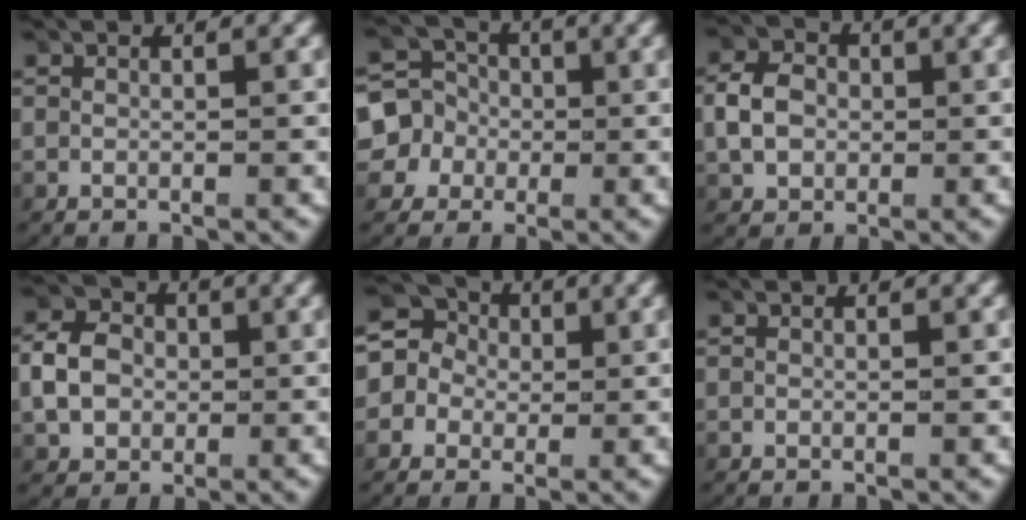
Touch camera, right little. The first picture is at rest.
{"total": 8.5, "force": [-0.9, 8.0, 2.9], "torque": [-0.078, -0.022, -0.019]}
{"total": 3.8, "force": [-0.1, 3.1, 2.2], "torque": [-0.044, 0.007, -0.002]}
{"total": 4.3, "force": [-0.2, 3.6, 2.4], "torque": [-0.046, 0.006, -0.005]}
{"total": 10.0, "force": [2.0, 9.0, 3.9], "torque": [-0.096, 0.007, 0.008]}
{"total": 0.0}